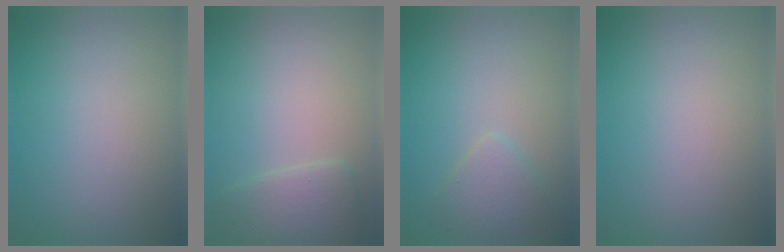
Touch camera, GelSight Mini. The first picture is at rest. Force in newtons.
{"total": 2.8, "press": 2.8, "slide": 0.2}
{"total": 2.3, "press": 2.2, "slide": 0.2}
{"total": 0.0}